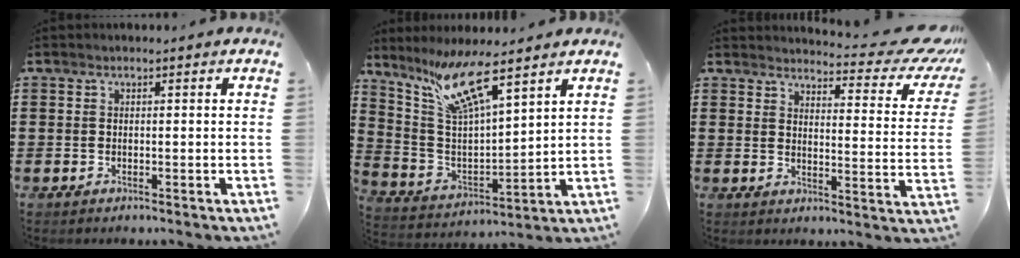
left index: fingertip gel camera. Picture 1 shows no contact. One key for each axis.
{"total": 10.8, "fx": 7.7, "fy": 1.8, "fz": 7.4, "tx": -0.166, "ty": -0.029, "tz": 0.133}
{"total": 6.1, "fx": 5.4, "fy": 0.8, "fz": 2.7, "tx": -0.044, "ty": -0.042, "tz": 0.087}